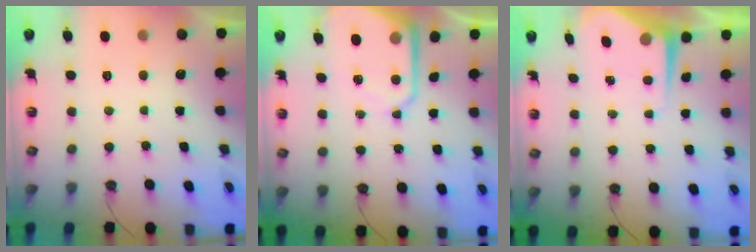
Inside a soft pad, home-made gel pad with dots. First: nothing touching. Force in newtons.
{"total": 9.3, "press": 9.2, "slide": 0.6}
{"total": 6.7, "press": 6.7, "slide": 0.2}